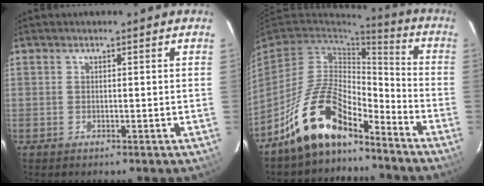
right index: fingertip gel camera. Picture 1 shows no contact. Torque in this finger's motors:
{"motor_torque": [0.73, -0.71, 0.94, 0.19]}